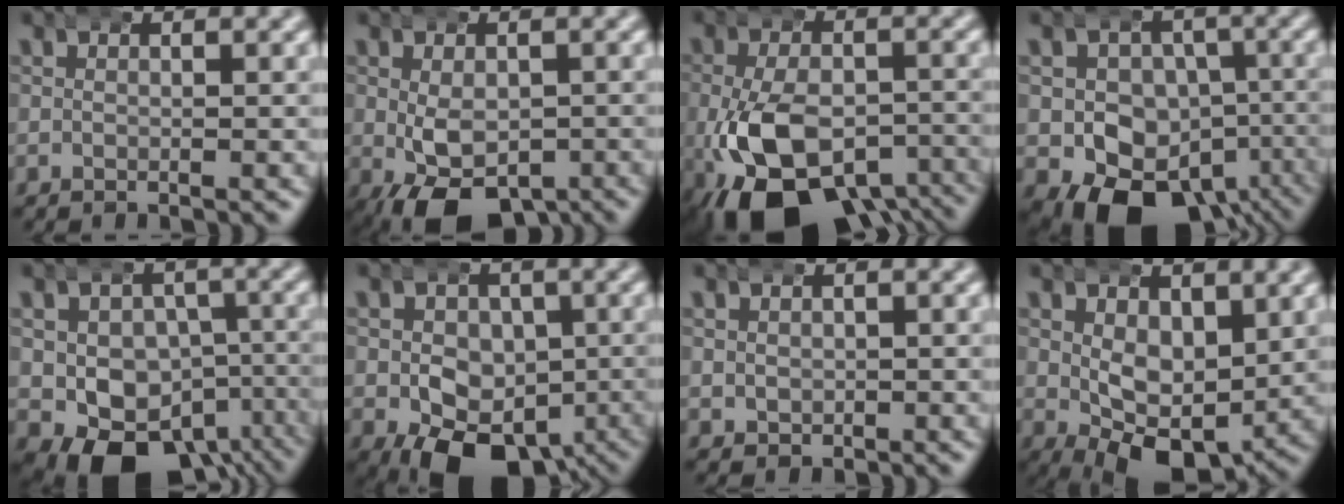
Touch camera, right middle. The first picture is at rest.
{"total": 6.7, "force": [-3.3, 3.6, 4.5], "torque": [-0.089, -0.032, -0.036]}
{"total": 12.7, "force": [-6.6, 7.2, 8.2], "torque": [-0.158, -0.041, -0.092]}
{"total": 12.1, "force": [-5.6, 8.8, 6.2], "torque": [-0.102, -0.056, -0.074]}
{"total": 10.8, "force": [-4.9, 7.8, 5.6], "torque": [-0.100, -0.059, -0.059]}
{"total": 9.8, "force": [-4.4, 6.6, 5.8], "torque": [-0.092, -0.044, -0.053]}
{"total": 1.5, "force": [0.3, 1.5, 0.3], "torque": [-0.017, -0.010, 0.014]}
{"total": 5.9, "force": [-0.2, 3.1, 5.0], "torque": [-0.077, -0.035, 0.013]}